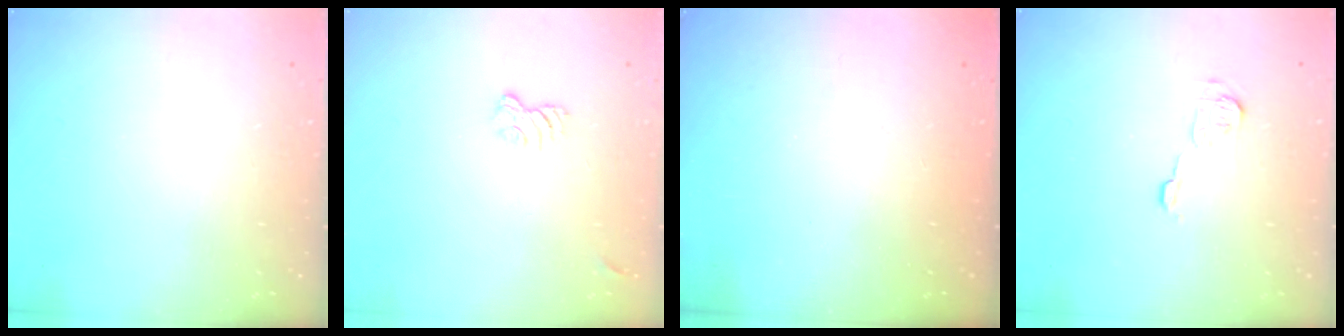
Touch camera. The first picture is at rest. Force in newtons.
{"total": 3.4, "press": 3.1, "slide": 1.2}
{"total": 2.3, "press": 2.2, "slide": 0.7}
{"total": 7.4, "press": 7.3, "slide": 0.6}